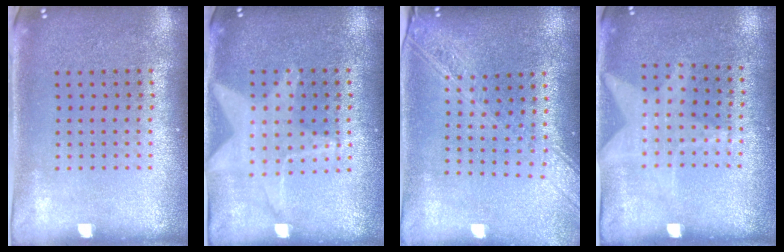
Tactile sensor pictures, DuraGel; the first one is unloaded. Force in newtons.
{"total": 1.1, "press": 1.1, "slide": 0.1}
{"total": 2.3, "press": 1.9, "slide": 1.2}
{"total": 1.1, "press": 1.0, "slide": 0.5}